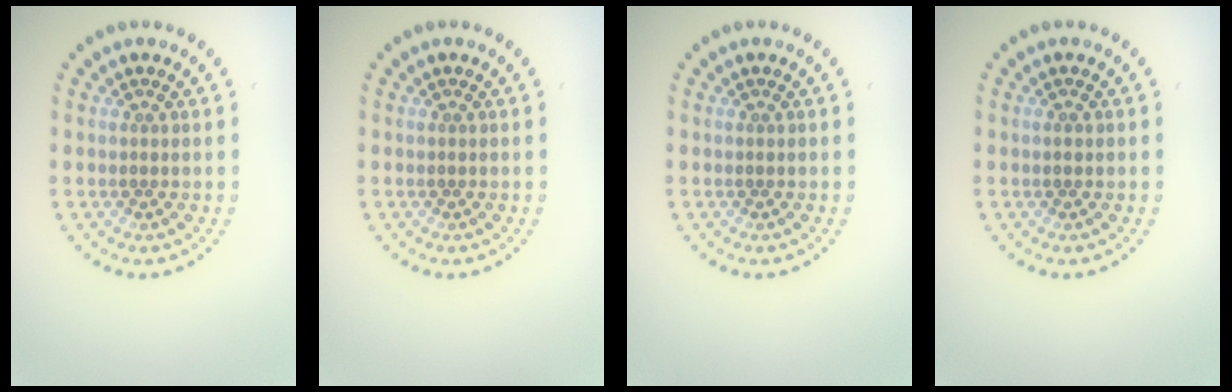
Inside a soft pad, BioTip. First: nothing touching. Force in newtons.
{"total": 0.0}
{"total": 0.0}
{"total": 0.8, "press": 0.8, "slide": 0.2}